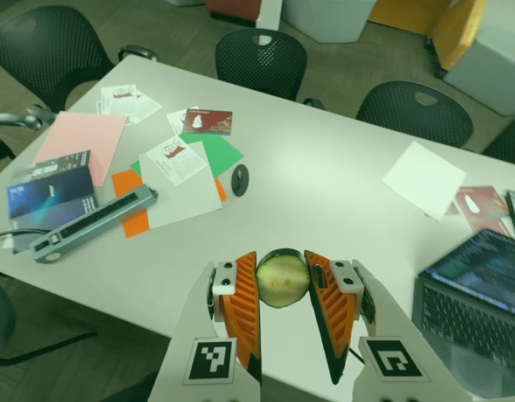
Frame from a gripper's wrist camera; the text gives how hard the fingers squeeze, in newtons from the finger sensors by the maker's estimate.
{"total": 12.1, "left": 12.8, "right": 11.5}